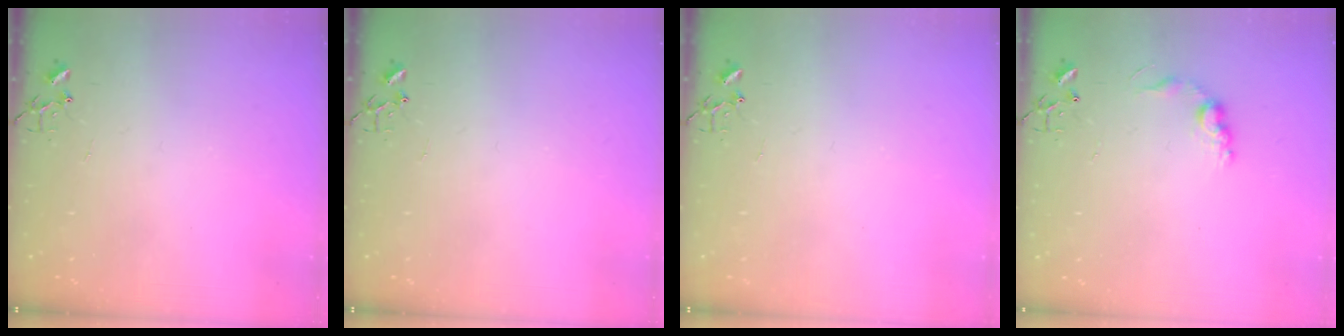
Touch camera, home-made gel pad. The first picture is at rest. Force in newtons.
{"total": 0.0}
{"total": 0.0}
{"total": 8.6, "press": 8.6, "slide": 0.4}